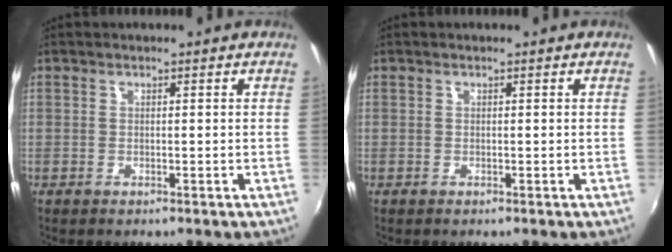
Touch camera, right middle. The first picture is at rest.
{"total": 0.0}